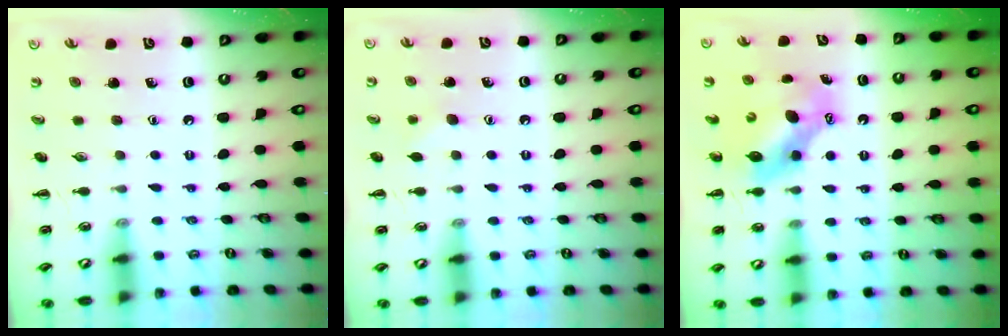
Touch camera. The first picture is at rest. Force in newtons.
{"total": 5.4, "press": 5.2, "slide": 1.4}
{"total": 7.1, "press": 7.0, "slide": 1.2}